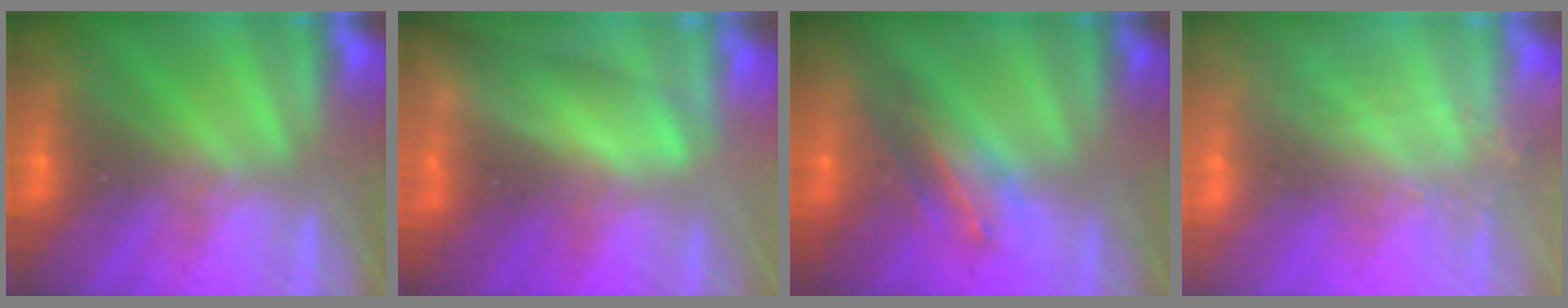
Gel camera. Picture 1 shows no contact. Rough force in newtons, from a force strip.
{"total": 3.9}
{"total": 2.7}
{"total": 2.2}